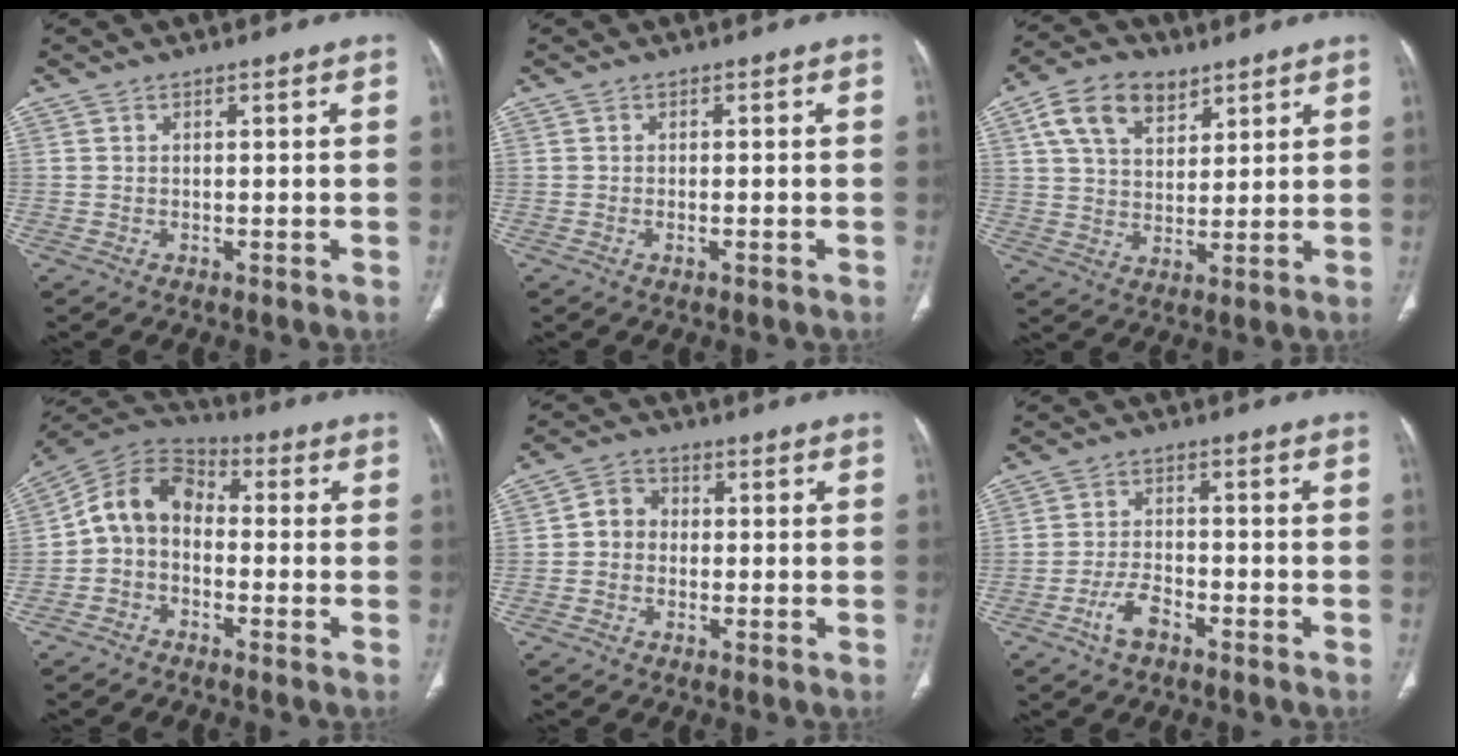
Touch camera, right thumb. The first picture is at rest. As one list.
[{"total": 0.9, "force": [-0.4, 0.2, 0.8], "torque": [-0.016, 0.004, -0.006]}, {"total": 11.2, "force": [5.9, 6.9, 6.5], "torque": [-0.094, -0.013, 0.108]}, {"total": 9.5, "force": [-1.4, 7.2, 6.0], "torque": [-0.098, 0.046, -0.045]}, {"total": 4.4, "force": [-0.4, 3.9, 2.0], "torque": [-0.013, 0.014, -0.017]}, {"total": 5.0, "force": [-3.1, 2.2, 3.3], "torque": [-0.061, 0.023, -0.058]}]